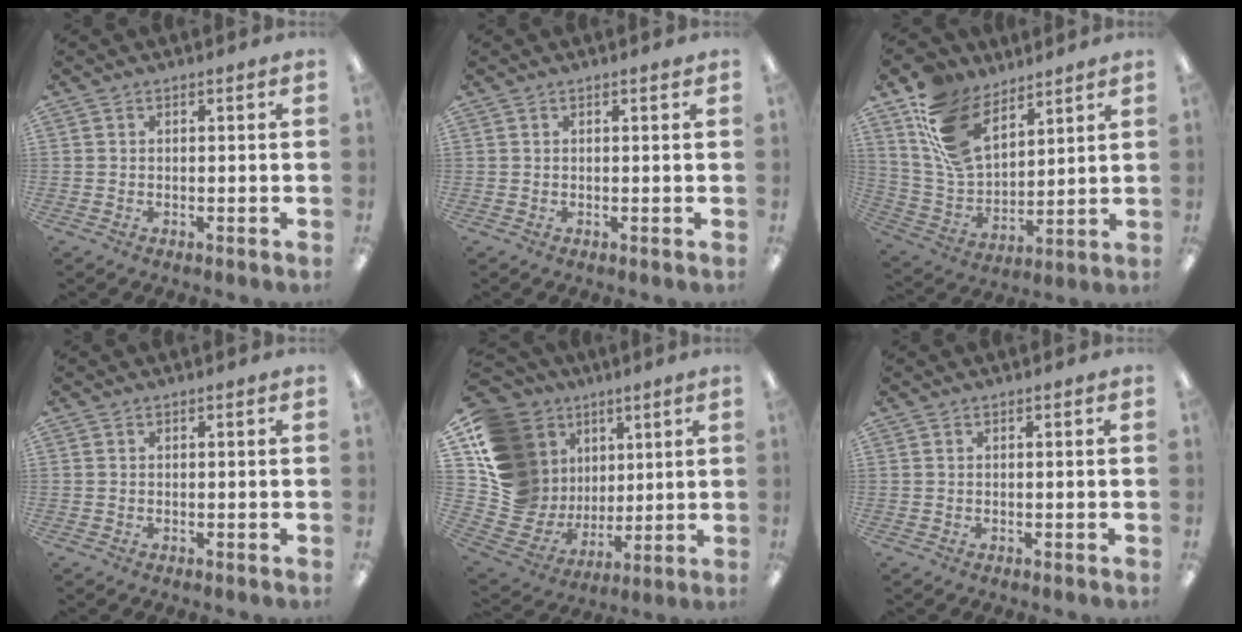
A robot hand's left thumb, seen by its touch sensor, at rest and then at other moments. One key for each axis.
{"total": 0.0}
{"total": 16.4, "fx": 10.1, "fy": 9.6, "fz": 8.5, "tx": -0.180, "ty": -0.033, "tz": 0.200}
{"total": 0.0}
{"total": 17.9, "fx": 6.0, "fy": 15.4, "fz": 6.8, "tx": -0.145, "ty": -0.041, "tz": 0.149}
{"total": 0.0}